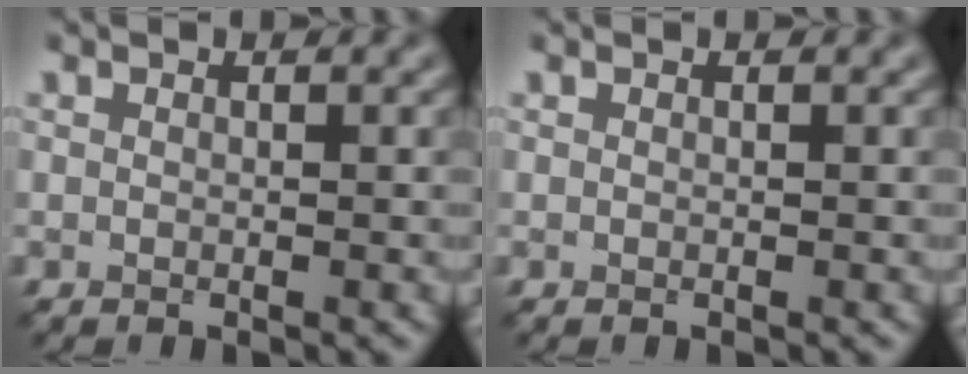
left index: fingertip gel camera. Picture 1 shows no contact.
{"total": 0.0}